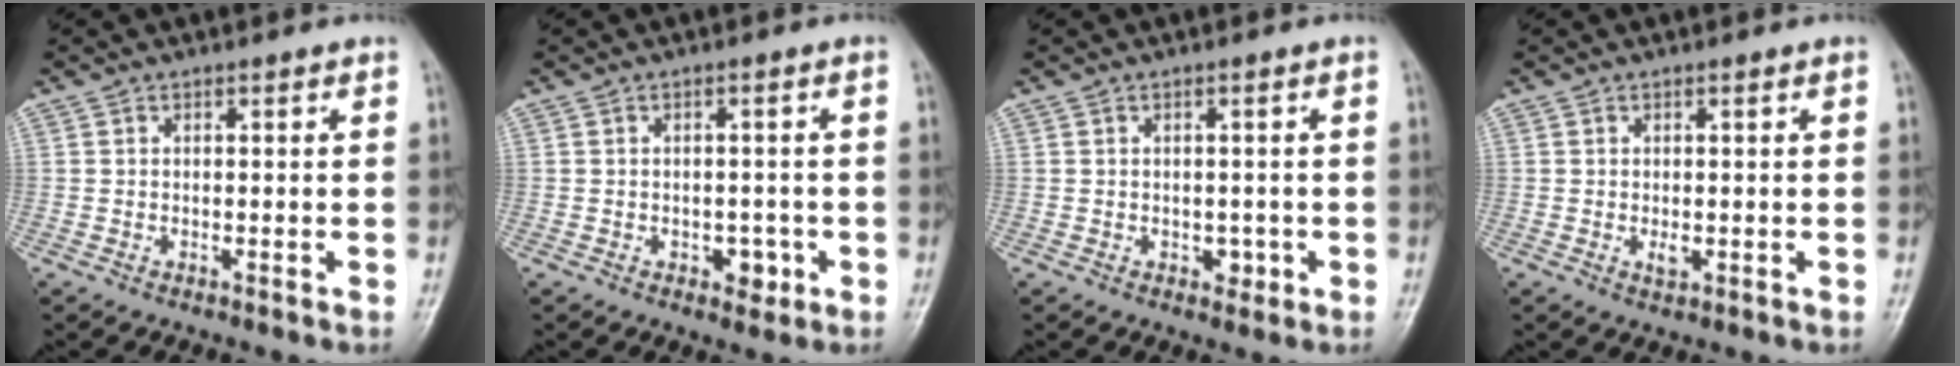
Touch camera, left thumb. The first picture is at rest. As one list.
[{"total": 3.4, "force": [-1.2, 2.3, 2.2], "torque": [-0.009, 0.006, -0.011]}, {"total": 2.1, "force": [-0.5, 1.5, 1.4], "torque": [-0.005, 0.002, -0.005]}, {"total": 1.7, "force": [-0.1, 0.8, 1.5], "torque": [-0.023, -0.003, 0.004]}]